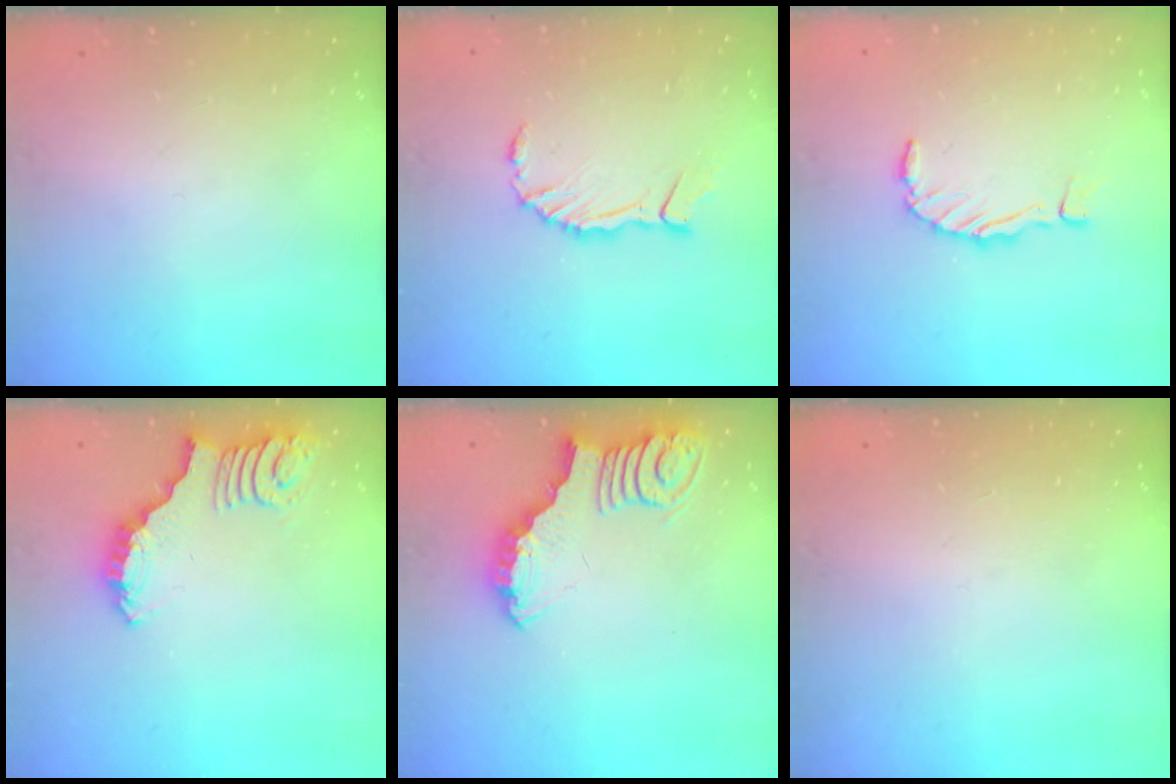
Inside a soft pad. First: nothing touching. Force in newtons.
{"total": 5.2, "press": 5.2, "slide": 0.2}
{"total": 1.5, "press": 1.4, "slide": 0.3}
{"total": 2.5, "press": 2.5, "slide": 0.5}
{"total": 6.2, "press": 6.1, "slide": 0.6}
{"total": 1.6, "press": 1.6, "slide": 0.3}